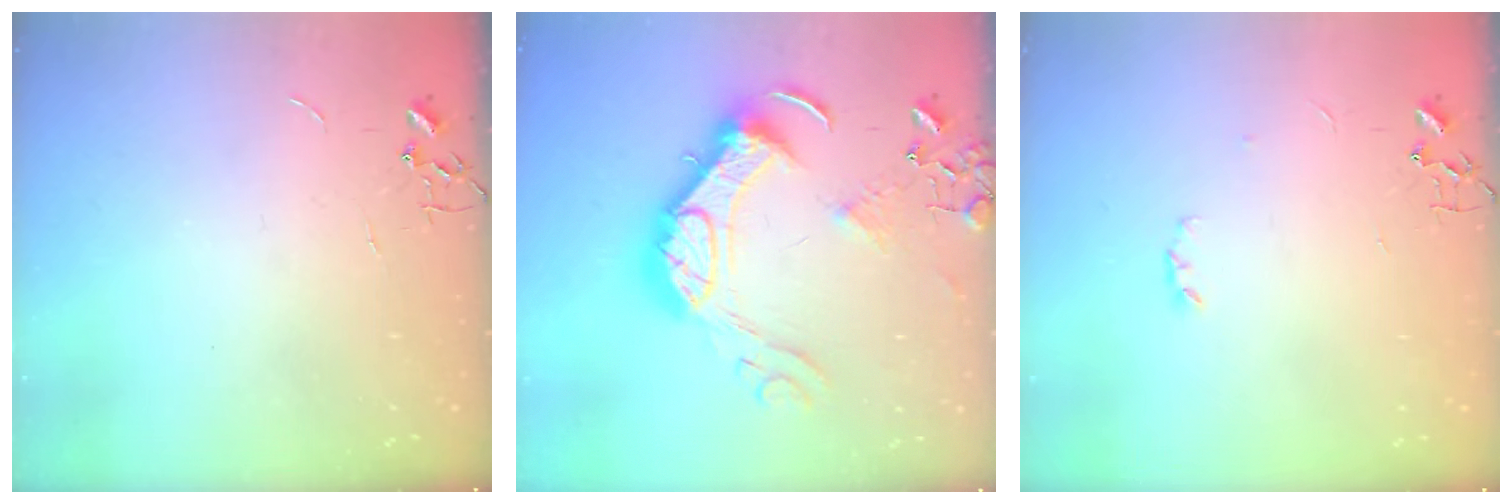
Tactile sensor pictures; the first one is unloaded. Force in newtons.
{"total": 18.9, "press": 18.8, "slide": 1.7}
{"total": 3.2, "press": 3.2, "slide": 0.6}